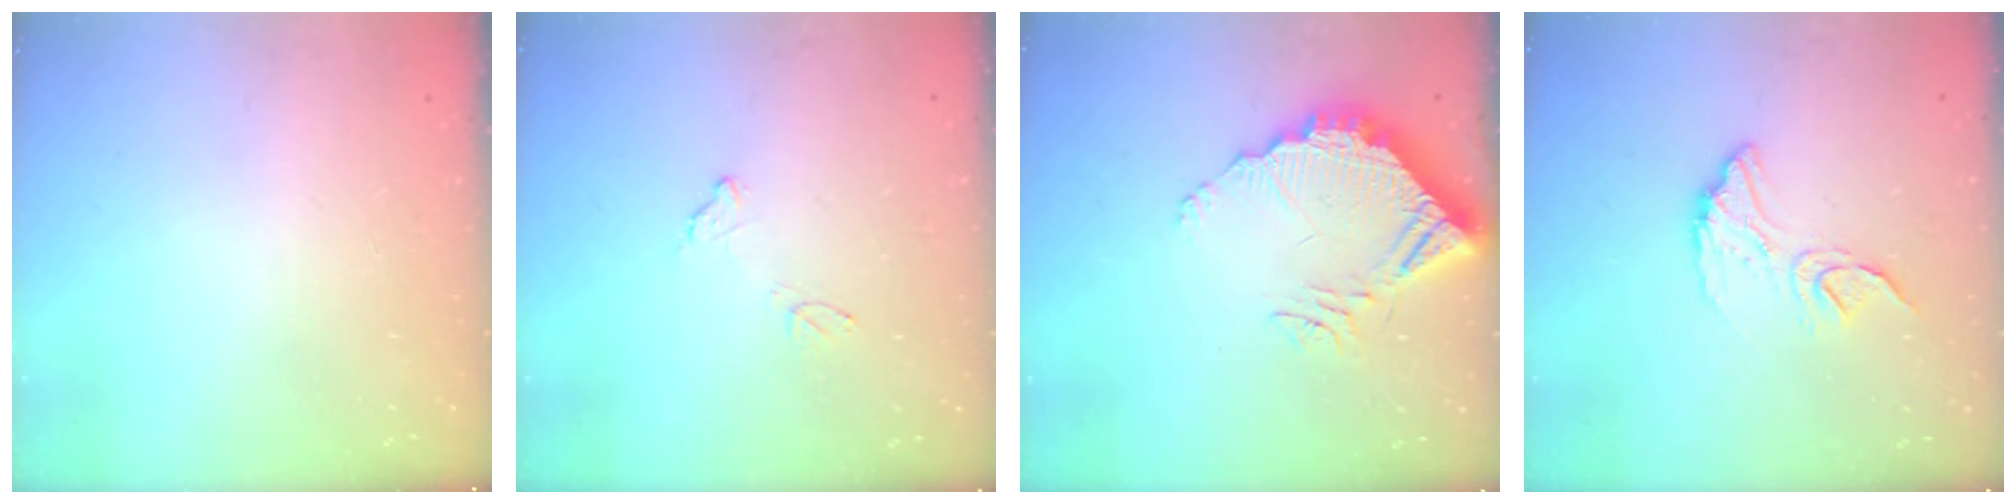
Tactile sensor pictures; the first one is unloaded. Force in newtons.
{"total": 8.0, "press": 8.0, "slide": 0.4}
{"total": 11.8, "press": 11.8, "slide": 0.9}
{"total": 11.4, "press": 11.3, "slide": 0.7}